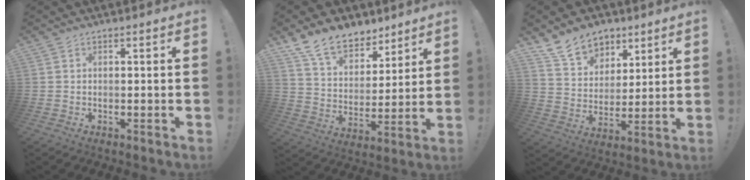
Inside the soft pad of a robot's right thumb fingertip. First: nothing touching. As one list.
[{"total": 13.7, "force": [10.9, 7.0, 4.4], "torque": [-0.092, -0.078, 0.207]}, {"total": 13.5, "force": [9.2, 9.0, 4.1], "torque": [-0.075, -0.059, 0.178]}]